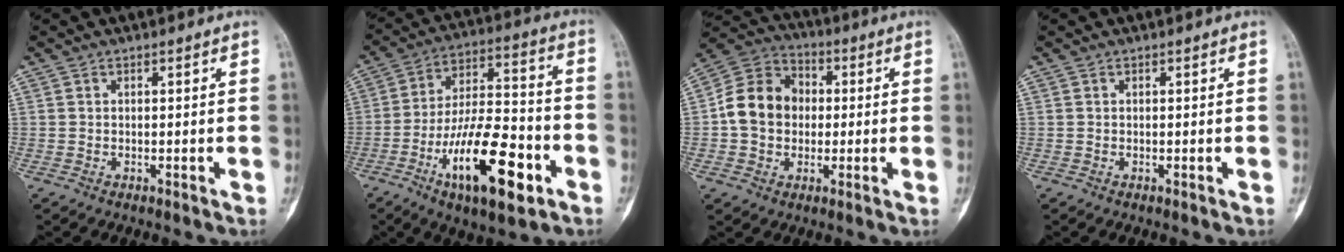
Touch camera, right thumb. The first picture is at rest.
{"total": 20.4, "force": [-8.5, 7.6, 16.9], "torque": [-0.279, 0.046, -0.136]}
{"total": 12.3, "force": [-0.1, 10.2, 6.8], "torque": [-0.101, 0.031, -0.012]}
{"total": 0.0}